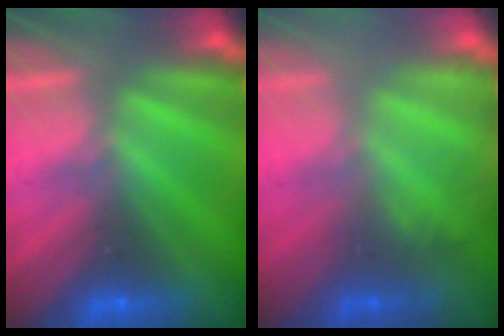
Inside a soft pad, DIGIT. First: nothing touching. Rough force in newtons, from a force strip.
{"total": 2.8}